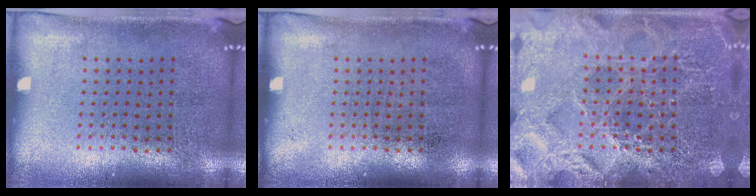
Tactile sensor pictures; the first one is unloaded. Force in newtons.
{"total": 0.0}
{"total": 6.3, "press": 6.3, "slide": 0.9}